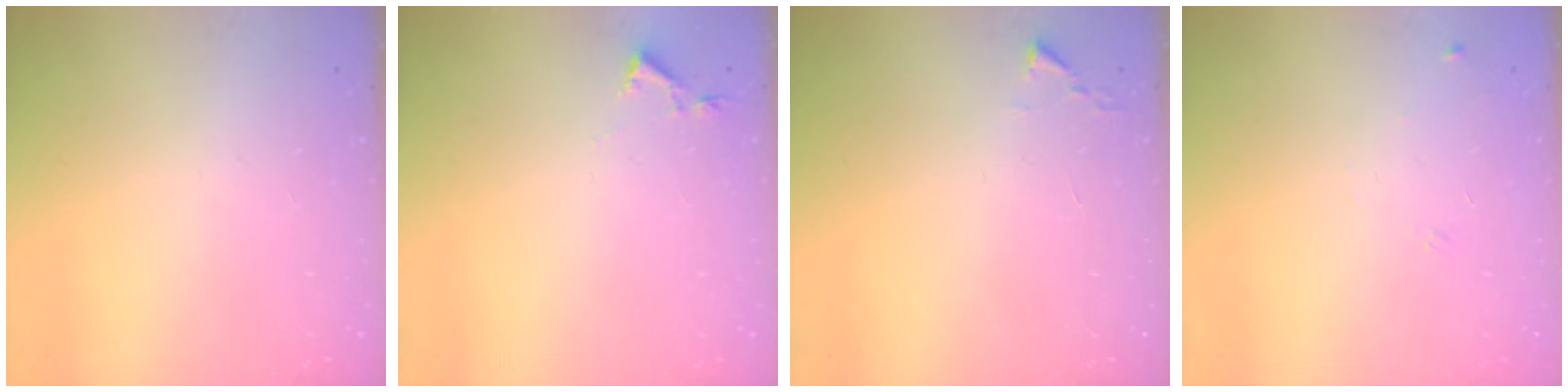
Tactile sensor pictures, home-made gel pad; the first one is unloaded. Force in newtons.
{"total": 2.9, "press": 2.9, "slide": 0.5}
{"total": 2.4, "press": 2.4, "slide": 0.3}
{"total": 5.7, "press": 5.6, "slide": 0.7}